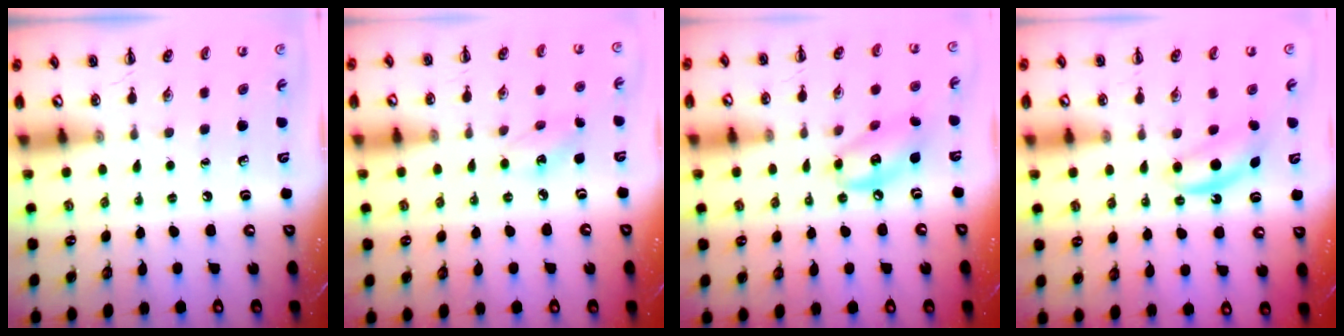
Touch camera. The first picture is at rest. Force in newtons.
{"total": 5.5, "press": 5.3, "slide": 1.6}
{"total": 10.8, "press": 10.6, "slide": 2.1}
{"total": 5.6, "press": 5.5, "slide": 1.3}